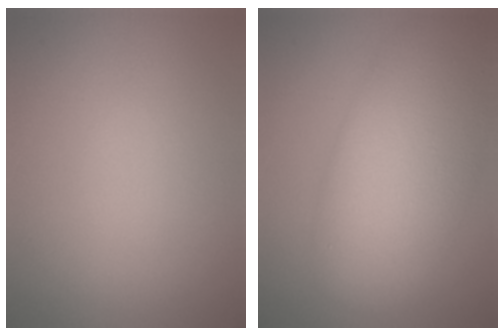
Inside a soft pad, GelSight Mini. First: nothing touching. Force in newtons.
{"total": 9.5, "press": 9.5, "slide": 0.6}